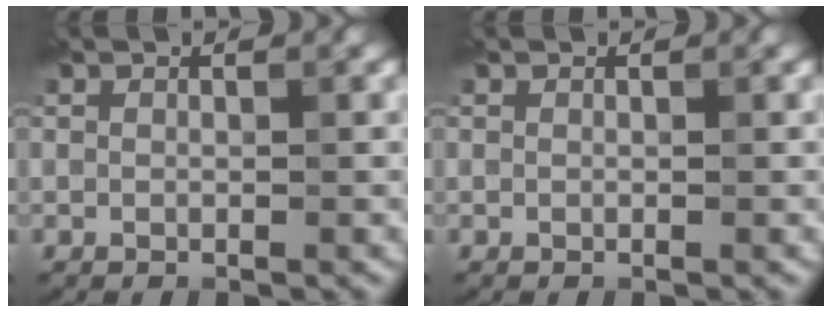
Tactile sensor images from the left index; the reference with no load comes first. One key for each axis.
{"total": 0.0}